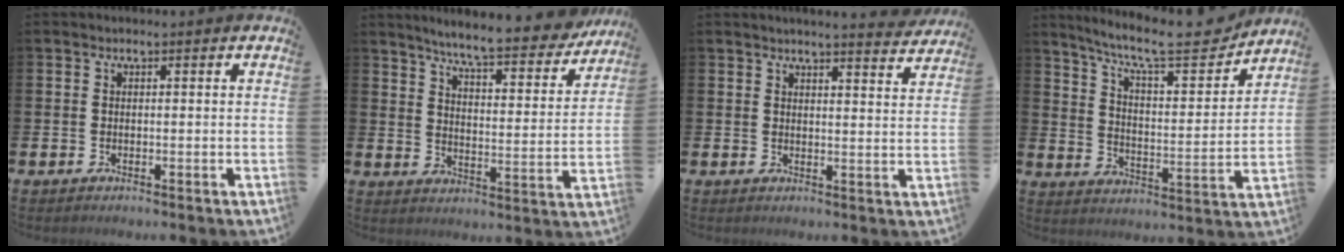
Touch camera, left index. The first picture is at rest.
{"total": 7.7, "force": [7.2, 0.3, 2.8], "torque": [-0.073, -0.055, 0.118]}
{"total": 4.0, "force": [3.9, -0.4, 0.4], "torque": [-0.009, -0.026, 0.068]}
{"total": 10.7, "force": [9.4, 1.8, 4.7], "torque": [-0.108, -0.064, 0.157]}